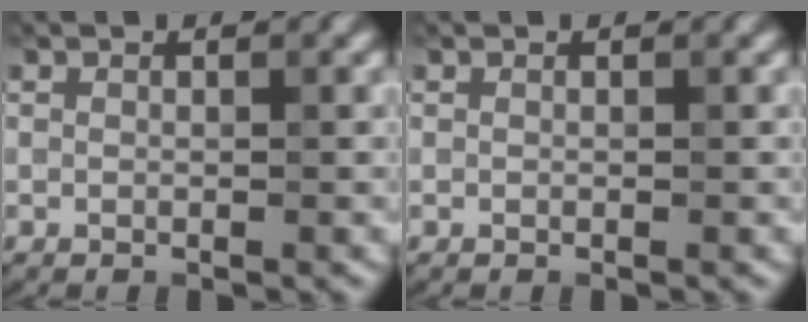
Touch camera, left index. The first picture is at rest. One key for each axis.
{"total": 0.0}